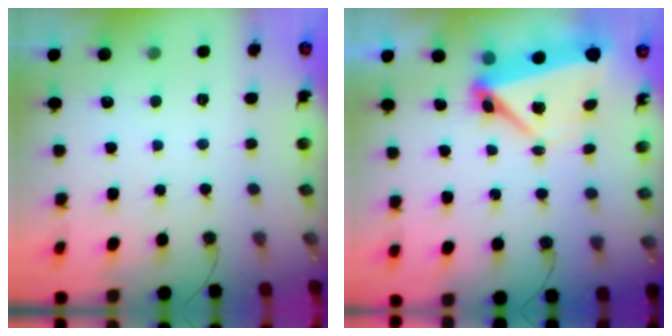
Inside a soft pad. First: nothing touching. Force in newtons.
{"total": 7.6, "press": 7.5, "slide": 1.1}